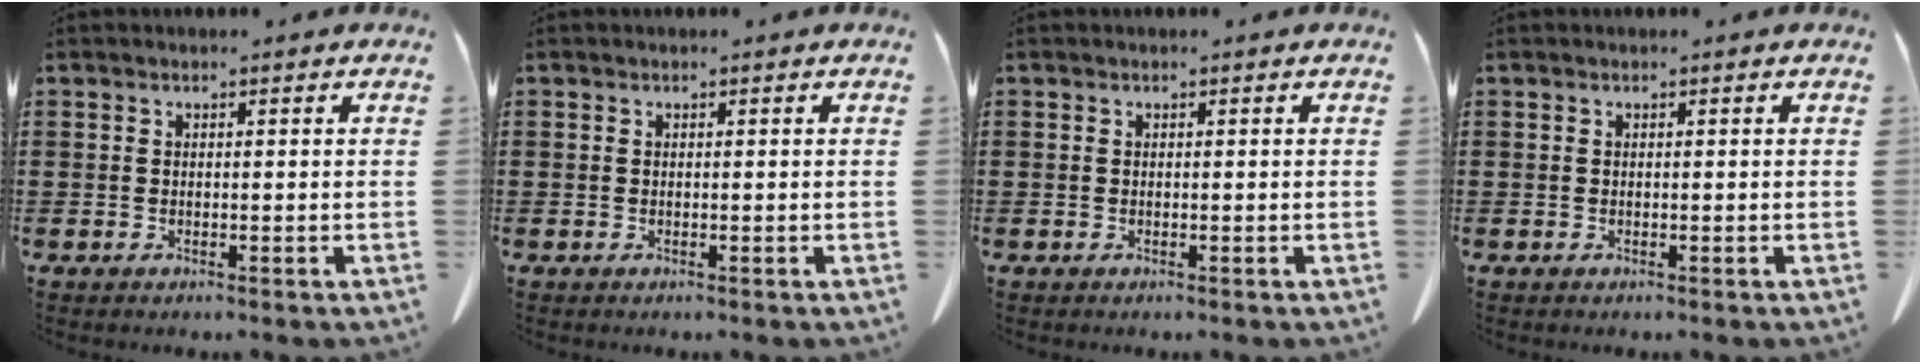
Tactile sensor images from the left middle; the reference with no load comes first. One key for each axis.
{"total": 0.0}
{"total": 0.0}
{"total": 0.0}